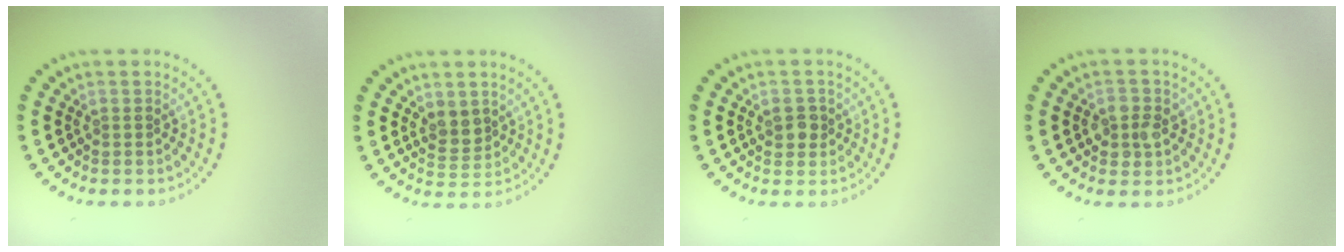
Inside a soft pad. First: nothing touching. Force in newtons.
{"total": 1.9, "press": 1.8, "slide": 0.8}
{"total": 1.7, "press": 1.7, "slide": 0.3}
{"total": 2.3, "press": 2.3, "slide": 0.5}